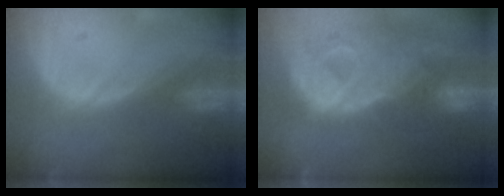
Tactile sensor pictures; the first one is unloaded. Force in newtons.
{"total": 12.8, "press": 10.8, "slide": 6.8}